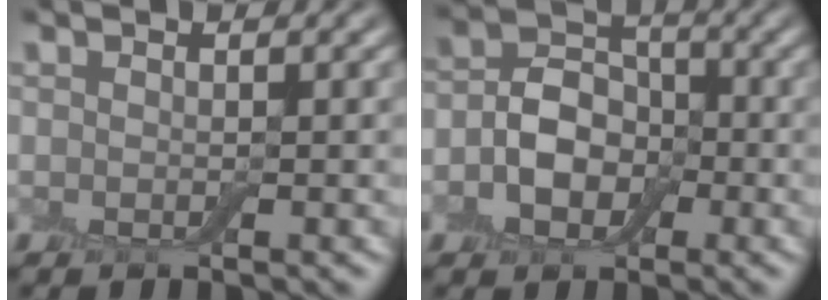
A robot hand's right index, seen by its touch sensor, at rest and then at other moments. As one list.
[{"total": 4.5, "force": [-1.1, 3.4, 2.6], "torque": [-0.036, 0.004, -0.028]}]